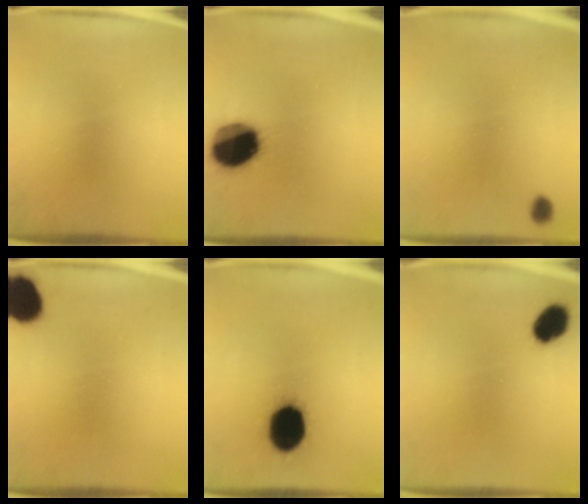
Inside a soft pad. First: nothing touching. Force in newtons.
{"total": 18.6}
{"total": 2.9}
{"total": 11.8}
{"total": 17.4}
{"total": 7.0}